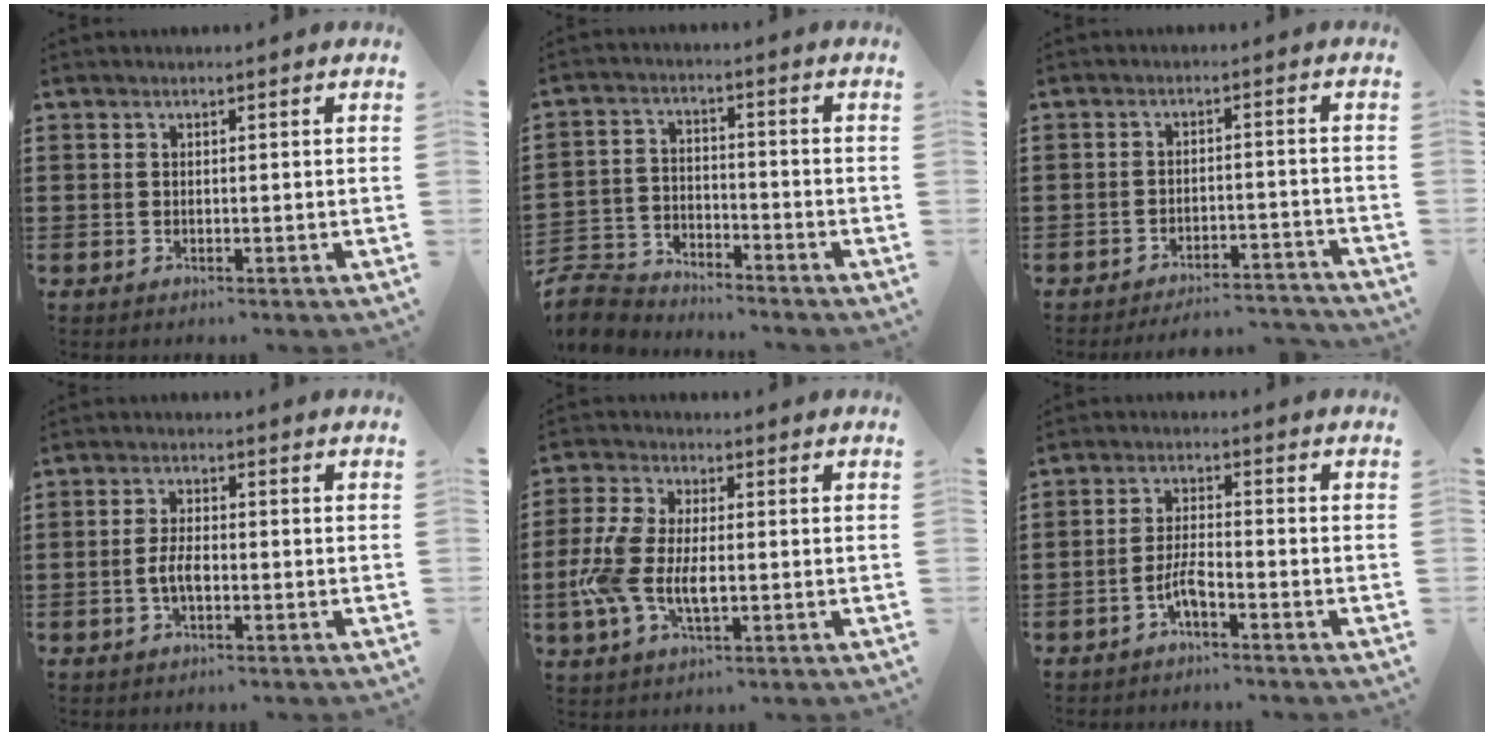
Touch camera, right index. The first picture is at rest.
{"total": 6.0, "force": [-5.8, 1.4, 0.6], "torque": [-0.035, 0.003, -0.123]}
{"total": 3.7, "force": [-3.7, 0.1, 0.8], "torque": [-0.016, 0.001, -0.075]}
{"total": 3.3, "force": [-0.8, 1.3, 3.0], "torque": [-0.069, -0.003, -0.019]}
{"total": 8.2, "force": [-1.4, 4.1, 7.0], "torque": [-0.170, -0.008, -0.033]}
{"total": 4.1, "force": [-2.4, 0.7, 3.3], "torque": [-0.084, -0.006, -0.051]}